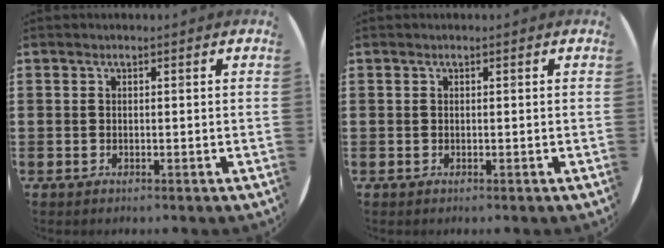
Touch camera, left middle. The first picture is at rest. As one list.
[{"total": 0.0}]